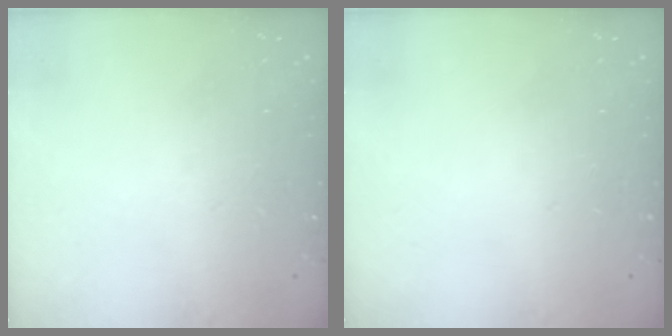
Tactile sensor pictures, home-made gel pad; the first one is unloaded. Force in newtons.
{"total": 0.0}